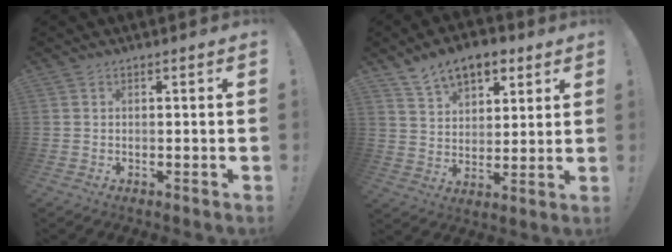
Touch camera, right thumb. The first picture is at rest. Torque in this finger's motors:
{"motor_torque": [0.12, 0.14, 0.18, 0.13, 0.00]}